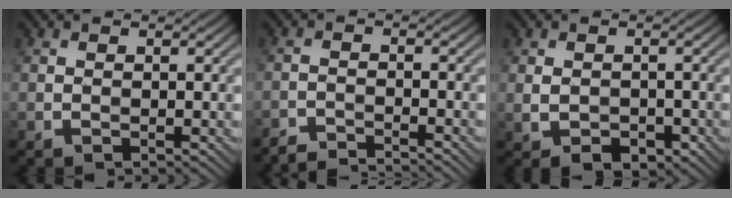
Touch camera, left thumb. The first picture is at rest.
{"total": 3.2, "force": [-3.1, 0.3, 0.8], "torque": [-0.007, -0.003, -0.064]}
{"total": 3.8, "force": [-1.4, 2.5, 2.4], "torque": [-0.046, -0.014, -0.023]}